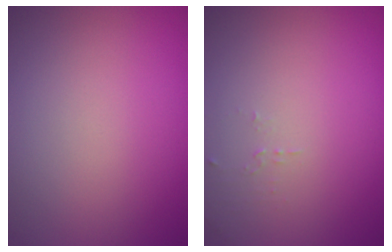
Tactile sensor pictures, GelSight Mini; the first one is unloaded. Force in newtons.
{"total": 0.9, "press": 0.9, "slide": 0.3}